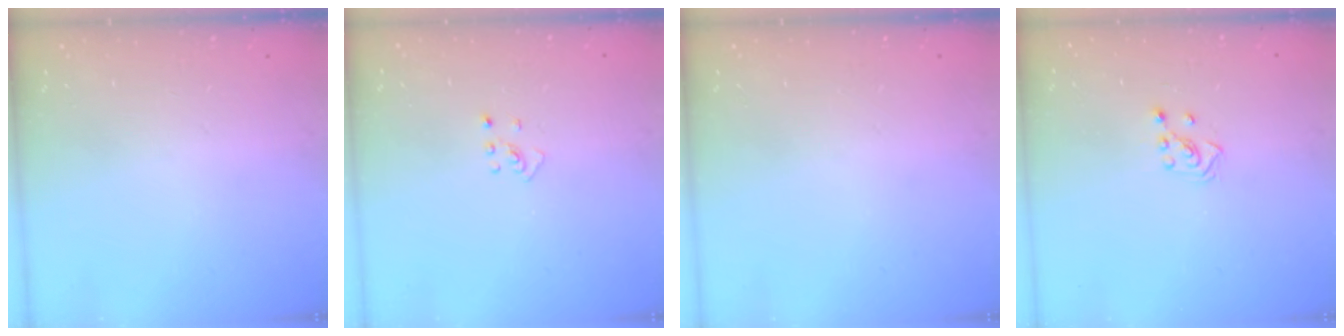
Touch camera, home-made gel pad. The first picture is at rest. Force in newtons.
{"total": 2.7, "press": 2.7, "slide": 0.5}
{"total": 0.0}
{"total": 3.4, "press": 3.4, "slide": 0.6}